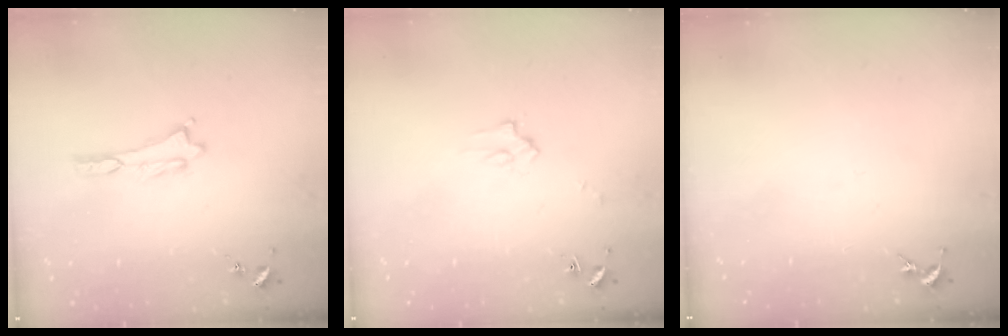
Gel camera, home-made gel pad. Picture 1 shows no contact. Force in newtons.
{"total": 2.2, "press": 2.2, "slide": 0.2}
{"total": 0.0}